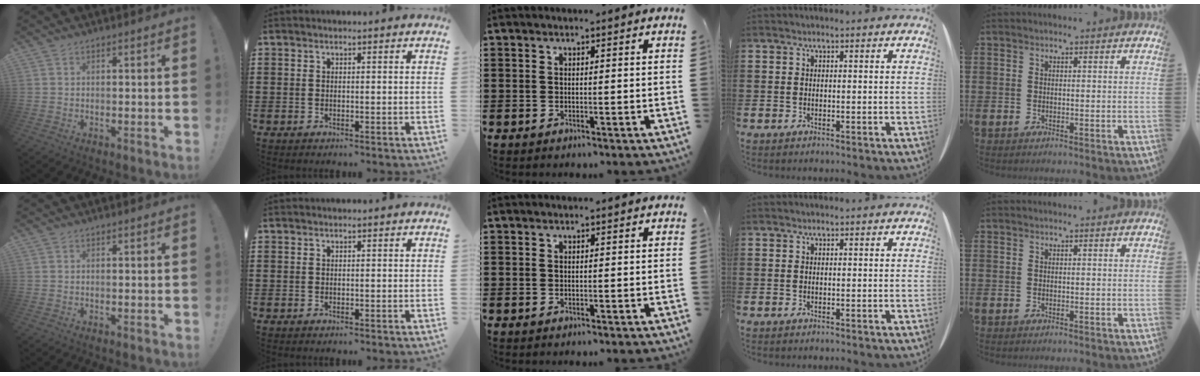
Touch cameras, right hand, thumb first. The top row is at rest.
{}